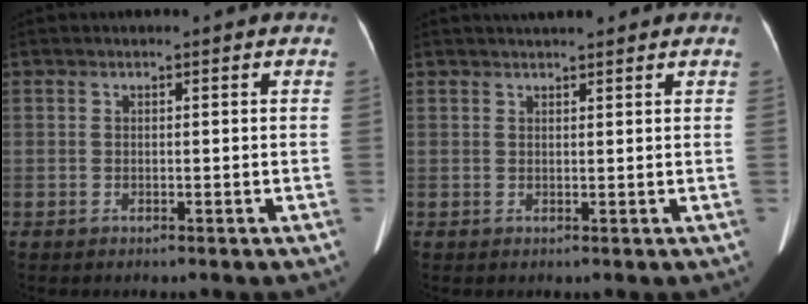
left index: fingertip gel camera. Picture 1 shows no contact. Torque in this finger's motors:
{"motor_torque": [0.62, -0.59, 0.18, 0.05]}